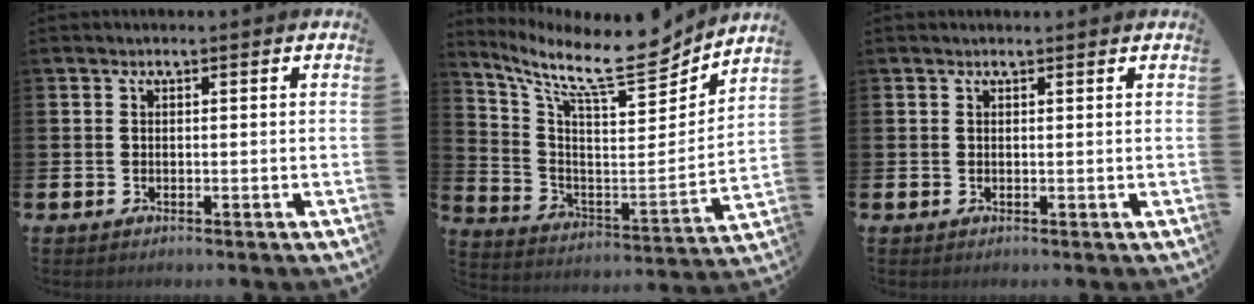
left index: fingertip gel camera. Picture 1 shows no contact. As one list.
[{"total": 13.0, "force": [10.6, 3.0, 7.0], "torque": [-0.149, -0.082, 0.171]}, {"total": 0.5, "force": [0.5, 0.0, 0.1], "torque": [-0.002, 0.000, 0.009]}]